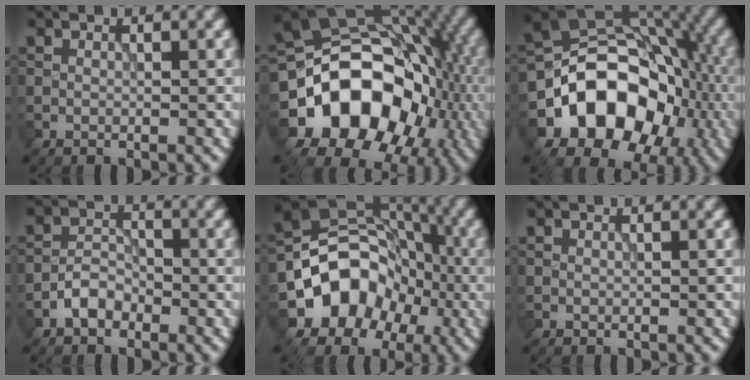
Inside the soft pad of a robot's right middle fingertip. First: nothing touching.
{"total": 15.3, "force": [-4.6, 11.4, 9.1], "torque": [-0.132, -0.002, -0.083]}
{"total": 12.6, "force": [-4.2, 9.5, 7.1], "torque": [-0.100, 0.002, -0.077]}
{"total": 2.5, "force": [-1.6, 1.5, 1.2], "torque": [-0.019, 0.010, -0.034]}
{"total": 8.3, "force": [-2.9, 6.8, 3.8], "torque": [-0.023, 0.009, -0.056]}
{"total": 0.0}